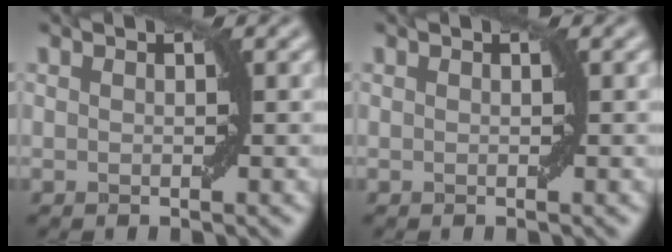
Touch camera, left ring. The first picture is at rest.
{"total": 0.0}